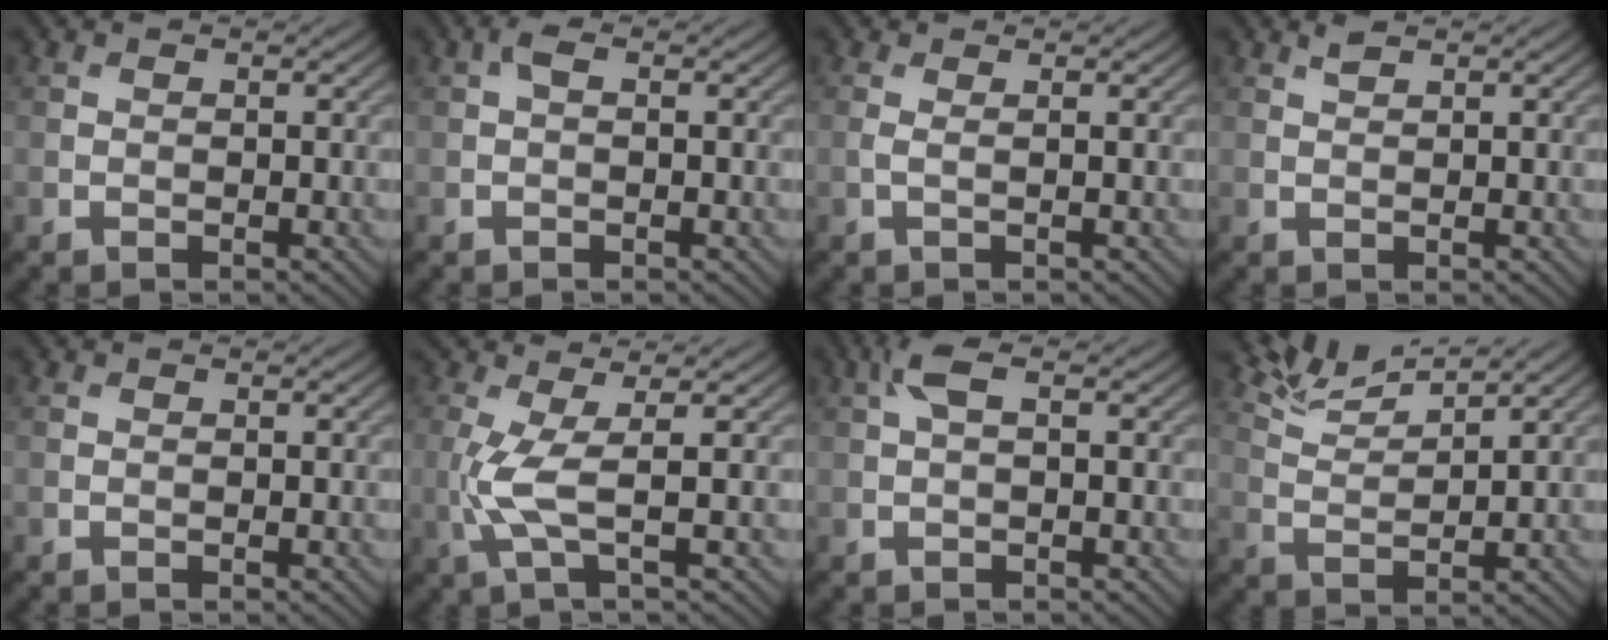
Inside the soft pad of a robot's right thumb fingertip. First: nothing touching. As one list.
[{"total": 1.5, "force": [0.4, 0.7, 1.3], "torque": [-0.028, 0.009, 0.004]}, {"total": 0.7, "force": [0.1, -0.1, 0.7], "torque": [-0.026, 0.003, 0.001]}, {"total": 1.1, "force": [1.0, 0.2, 0.5], "torque": [-0.017, 0.004, 0.021]}, {"total": 0.0}, {"total": 4.3, "force": [-0.2, 0.4, 4.3], "torque": [-0.111, 0.008, -0.006]}, {"total": 3.0, "force": [1.1, 1.0, 2.6], "torque": [-0.065, 0.013, 0.020]}, {"total": 5.0, "force": [4.5, 0.5, 2.2], "torque": [-0.069, 0.009, 0.100]}]